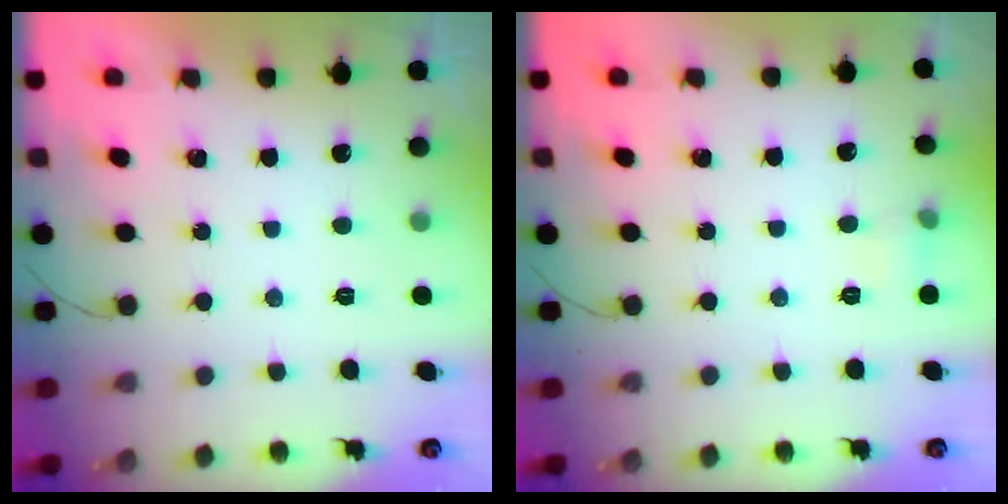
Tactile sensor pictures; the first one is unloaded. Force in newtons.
{"total": 4.5, "press": 4.3, "slide": 1.5}